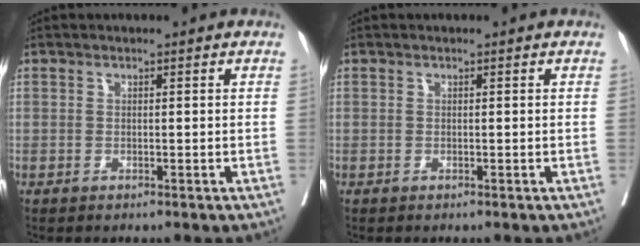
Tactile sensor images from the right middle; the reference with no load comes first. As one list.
[{"total": 0.0}]